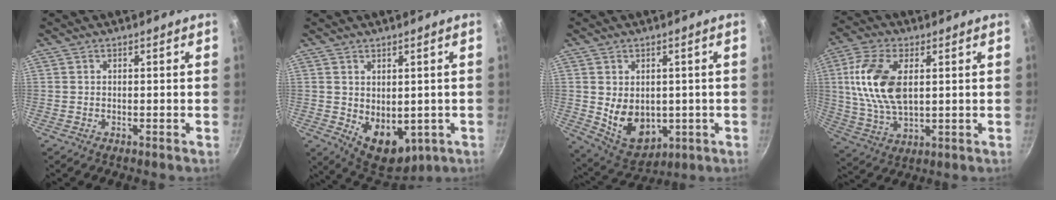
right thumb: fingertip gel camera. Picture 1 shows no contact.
{"total": 9.8, "force": [-0.8, 6.7, 7.1], "torque": [-0.076, -0.018, 0.012]}
{"total": 10.7, "force": [-0.2, 8.0, 7.2], "torque": [-0.091, -0.017, 0.026]}
{"total": 14.4, "force": [2.7, 7.8, 11.8], "torque": [-0.226, -0.005, 0.054]}